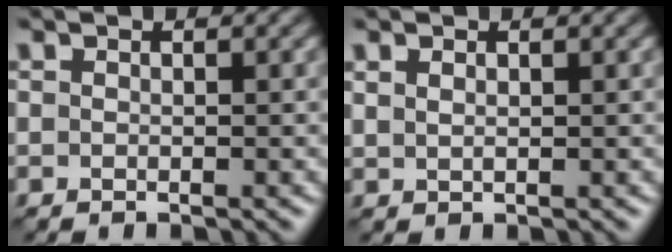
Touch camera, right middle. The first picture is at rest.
{"total": 0.8, "force": [0.5, 0.3, 0.5], "torque": [-0.014, -0.001, 0.014]}